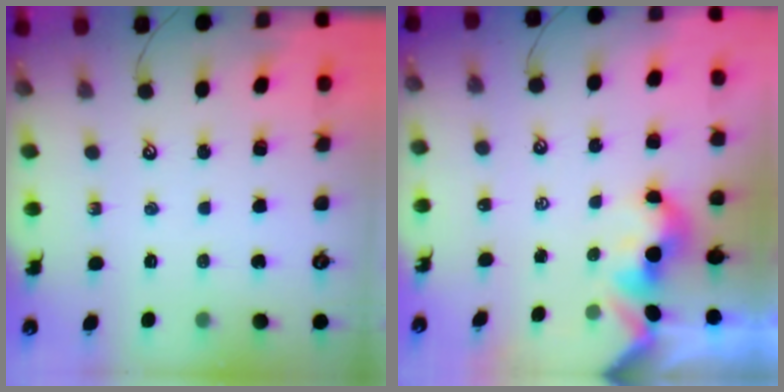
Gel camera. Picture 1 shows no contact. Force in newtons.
{"total": 1.6, "press": 1.6, "slide": 0.2}